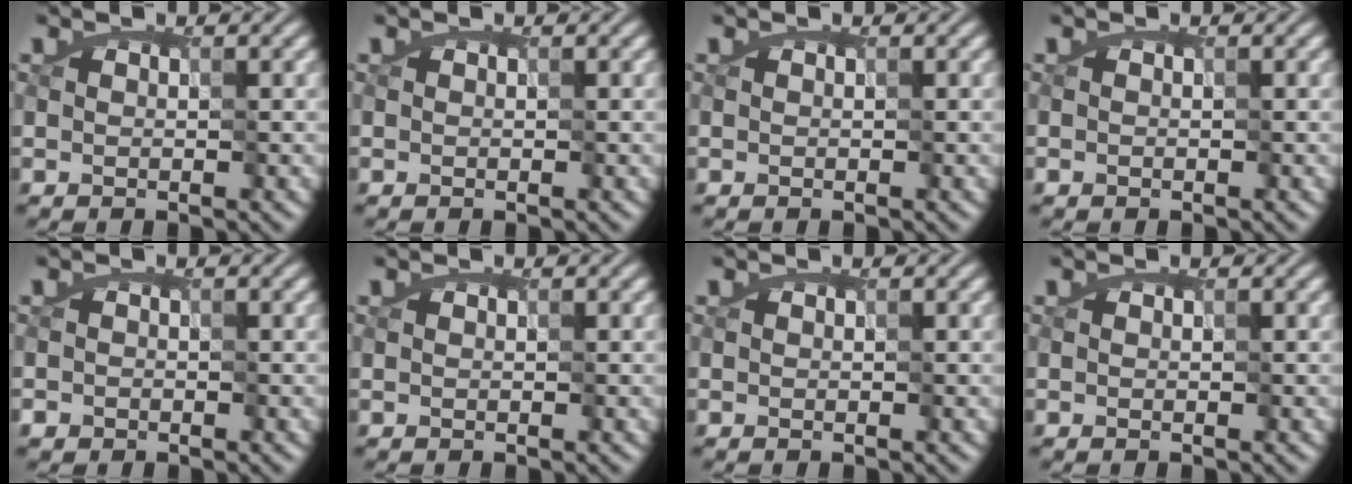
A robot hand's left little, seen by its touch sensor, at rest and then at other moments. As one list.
[{"total": 0.0}, {"total": 0.0}, {"total": 0.0}, {"total": 0.5, "force": [-0.5, 0.3, -0.1], "torque": [0.003, -0.001, -0.010]}, {"total": 0.0}, {"total": 0.0}, {"total": 0.0}]